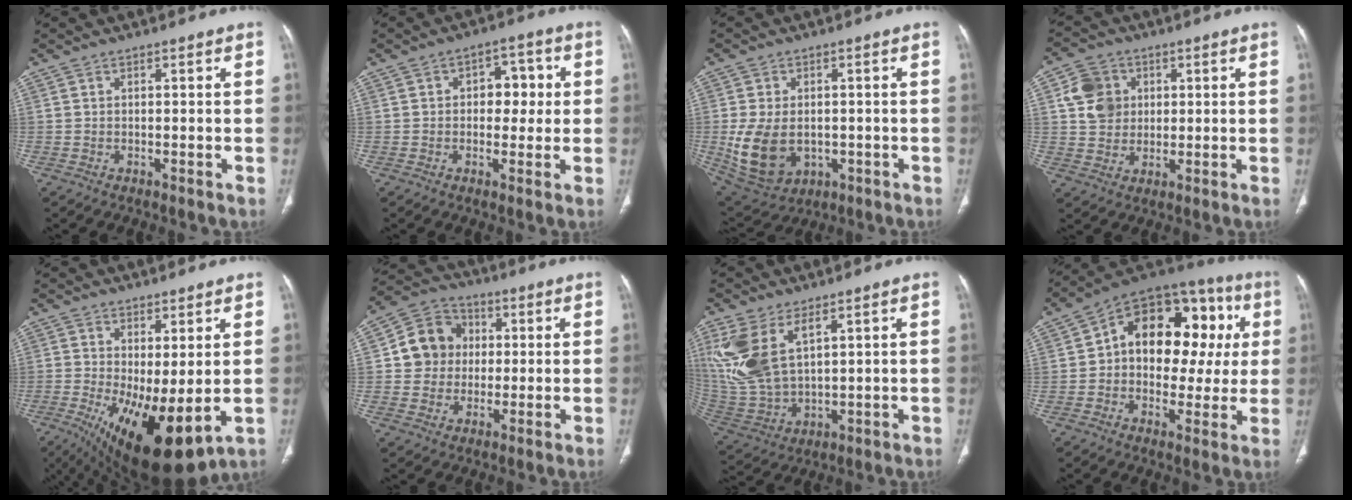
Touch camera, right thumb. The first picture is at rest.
{"total": 7.0, "force": [0.8, 4.7, 5.1], "torque": [-0.032, 0.014, 0.008]}
{"total": 12.4, "force": [-1.6, 8.7, 8.7], "torque": [-0.157, -0.002, -0.002]}
{"total": 8.3, "force": [2.0, 7.2, 3.6], "torque": [-0.044, -0.003, 0.037]}
{"total": 15.2, "force": [-2.2, 5.9, 13.8], "torque": [-0.243, -0.026, -0.011]}
{"total": 10.7, "force": [0.9, 9.8, 4.0], "torque": [-0.037, 0.016, 0.008]}
{"total": 15.1, "force": [6.5, 7.7, 11.2], "torque": [-0.248, -0.017, 0.149]}
{"total": 22.5, "force": [3.5, 14.5, 16.9], "torque": [-0.184, 0.040, 0.044]}